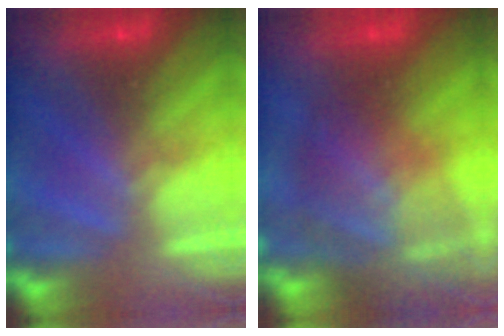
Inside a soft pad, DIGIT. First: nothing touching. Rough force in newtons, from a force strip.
{"total": 9.8}